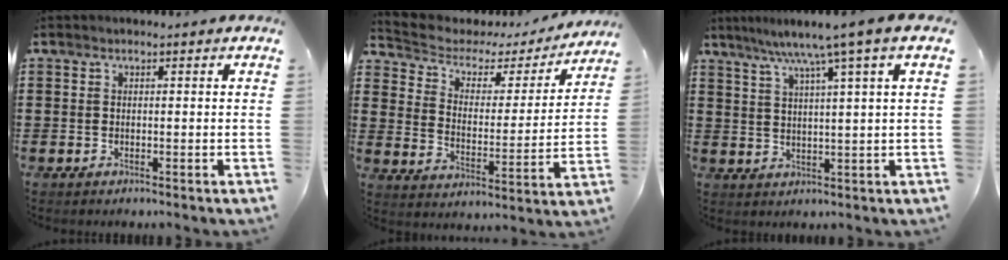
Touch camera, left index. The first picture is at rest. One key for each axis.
{"total": 3.7, "fx": 2.6, "fy": 2.2, "fz": 1.4, "tx": -0.048, "ty": -0.017, "tz": 0.034}
{"total": 6.8, "fx": 4.4, "fy": -0.9, "fz": 5.1, "tx": -0.113, "ty": -0.013, "tz": 0.068}